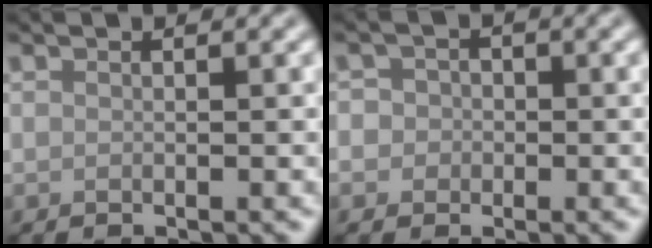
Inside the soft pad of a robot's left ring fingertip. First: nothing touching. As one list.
[{"total": 3.5, "force": [-0.3, 3.3, 1.0], "torque": [0.010, 0.016, -0.033]}]